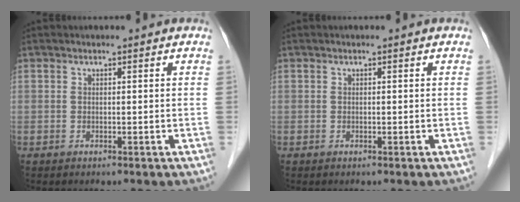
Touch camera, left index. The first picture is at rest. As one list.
[{"total": 0.0}]